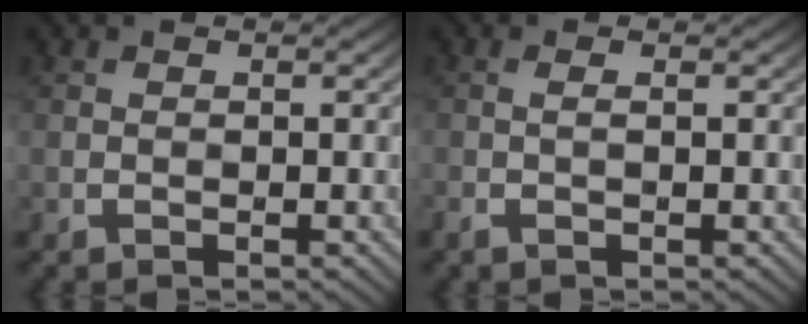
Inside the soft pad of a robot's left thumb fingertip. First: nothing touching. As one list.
[{"total": 1.2, "force": [-0.2, 0.1, 1.2], "torque": [-0.028, 0.003, -0.008]}]